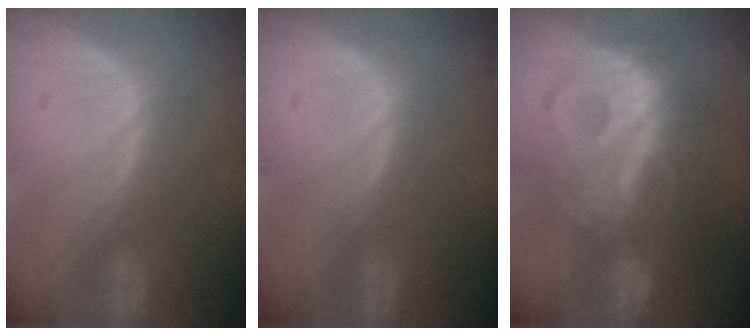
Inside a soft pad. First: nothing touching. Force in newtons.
{"total": 0.0}
{"total": 10.9, "press": 10.9, "slide": 0.5}